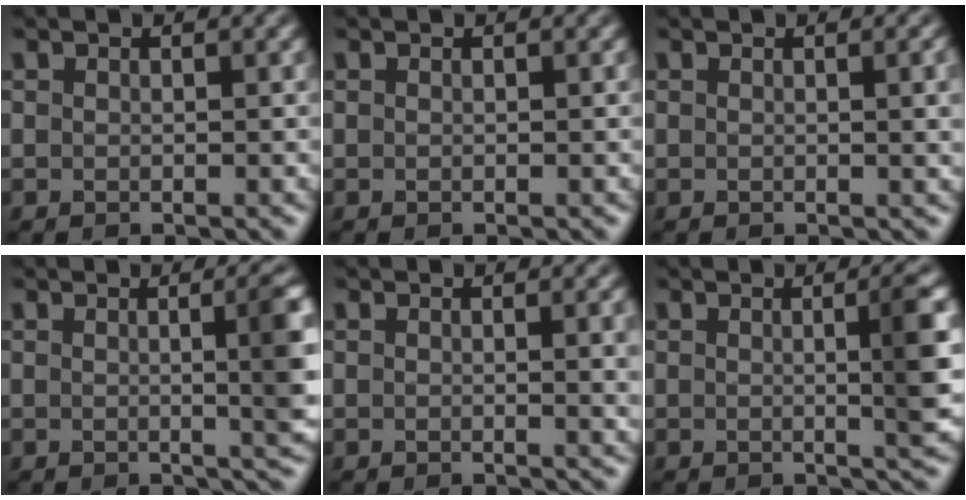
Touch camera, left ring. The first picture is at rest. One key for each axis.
{"total": 0.0}
{"total": 2.4, "fx": 0.2, "fy": 0.7, "fz": 2.3, "tx": -0.021, "ty": 0.003, "tz": -0.002}
{"total": 5.5, "fx": 0.2, "fy": 1.6, "fz": 5.2, "tx": -0.050, "ty": 0.004, "tz": 0.002}
{"total": 3.1, "fx": 0.2, "fy": 0.9, "fz": 2.9, "tx": -0.026, "ty": 0.002, "tz": -0.001}
{"total": 4.2, "fx": 0.2, "fy": 0.9, "fz": 4.1, "tx": -0.047, "ty": 0.002, "tz": -0.002}